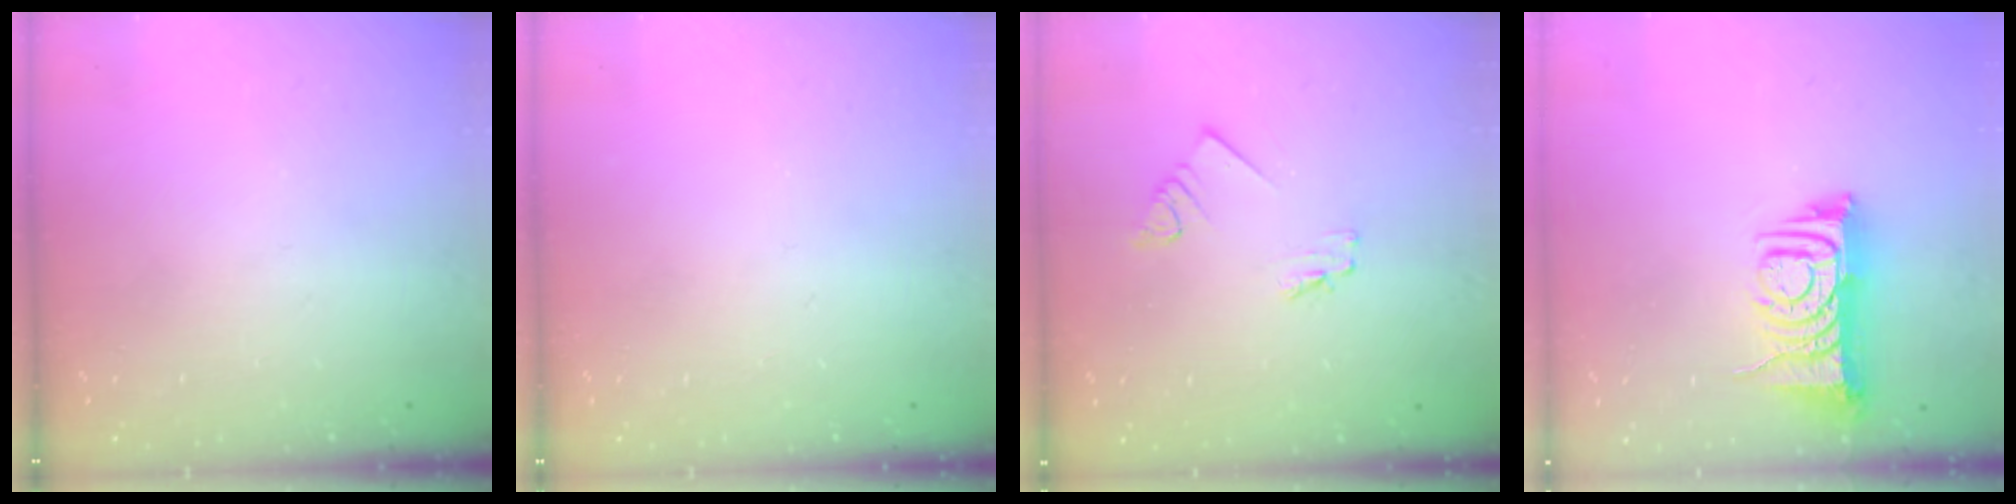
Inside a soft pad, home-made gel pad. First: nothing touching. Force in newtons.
{"total": 0.0}
{"total": 1.8, "press": 1.7, "slide": 0.2}
{"total": 9.0, "press": 8.9, "slide": 1.0}